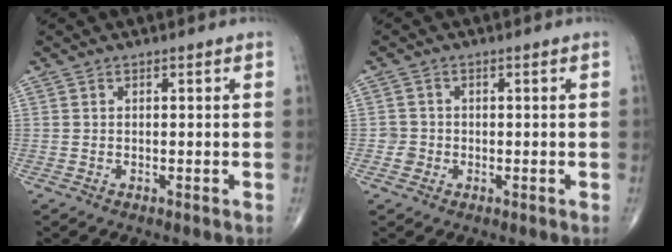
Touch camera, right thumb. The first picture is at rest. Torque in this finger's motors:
{"motor_torque": [0.05, -0.12, 0.08, 0.05, 0.02]}